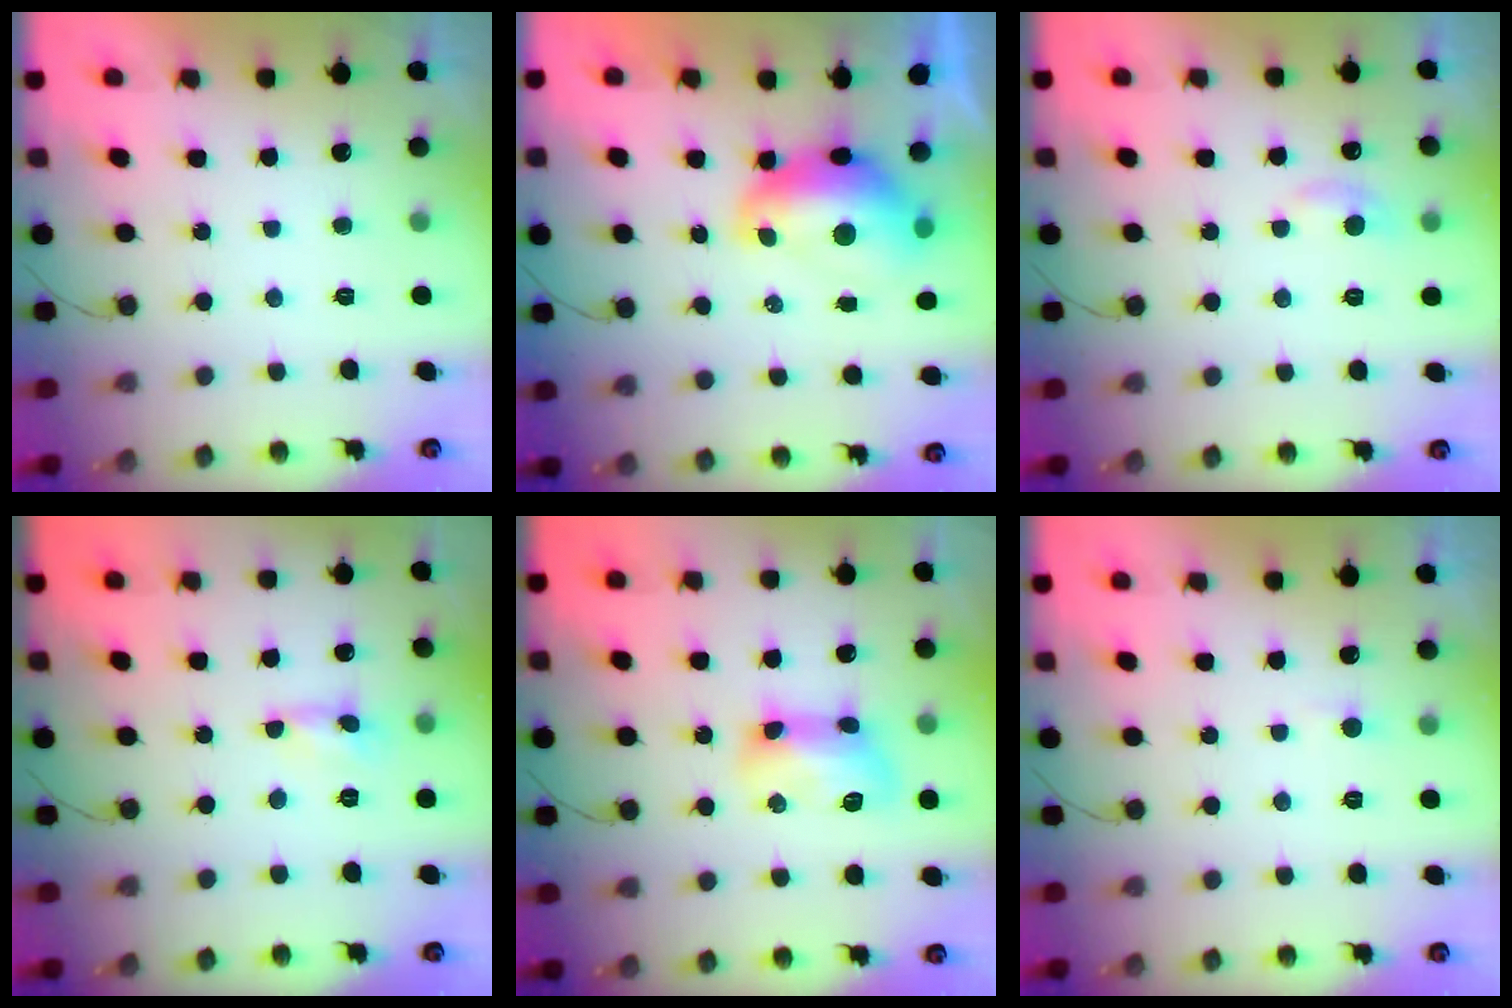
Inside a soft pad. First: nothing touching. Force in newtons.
{"total": 10.1, "press": 10.0, "slide": 1.4}
{"total": 4.9, "press": 4.8, "slide": 0.6}
{"total": 0.0}
{"total": 10.5, "press": 10.5, "slide": 1.3}
{"total": 2.0, "press": 2.0, "slide": 0.2}